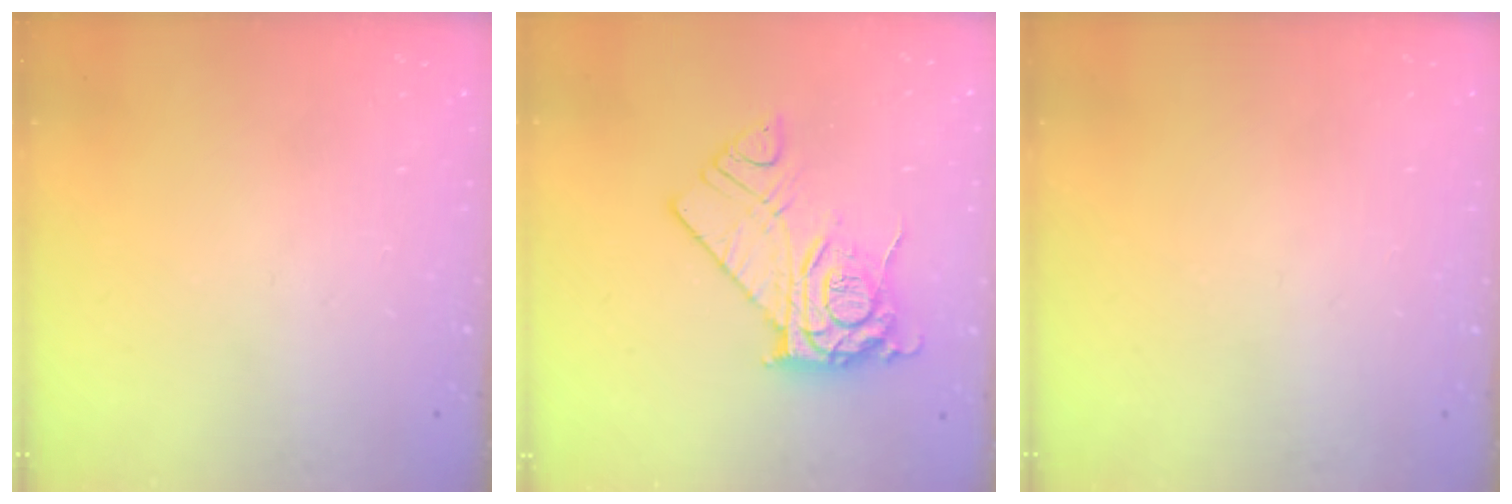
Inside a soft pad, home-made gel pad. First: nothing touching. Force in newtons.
{"total": 11.5, "press": 11.5, "slide": 1.2}
{"total": 0.0}